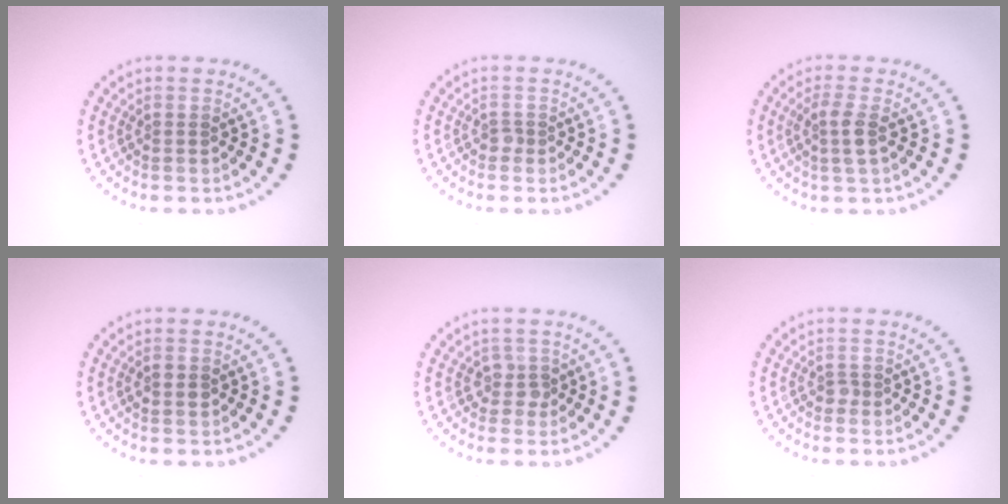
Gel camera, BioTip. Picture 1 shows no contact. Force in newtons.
{"total": 0.8, "press": 0.5, "slide": 0.6}
{"total": 1.9, "press": 1.8, "slide": 0.7}
{"total": 1.0, "press": 1.0, "slide": 0.1}
{"total": 1.3, "press": 1.1, "slide": 0.7}
{"total": 0.8, "press": 0.5, "slide": 0.6}